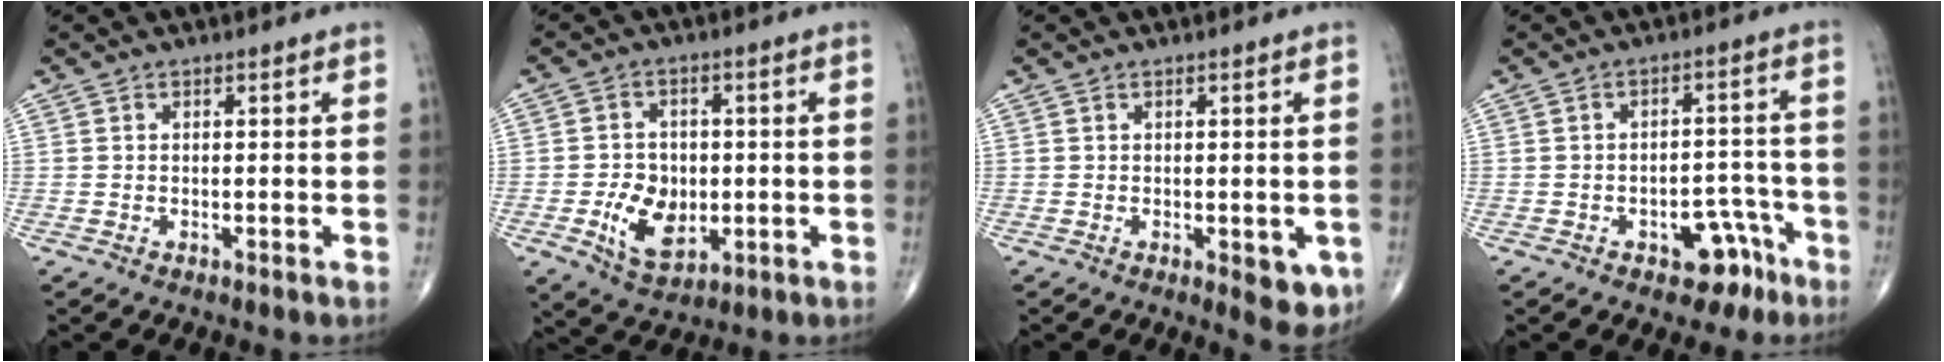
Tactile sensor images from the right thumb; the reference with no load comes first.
{"total": 8.9, "force": [-1.7, 6.4, 6.0], "torque": [-0.073, -0.002, -0.021]}
{"total": 5.7, "force": [-1.3, 2.3, 5.0], "torque": [-0.041, -0.008, -0.010]}
{"total": 7.2, "force": [-4.2, 4.2, 4.1], "torque": [-0.019, 0.042, -0.053]}